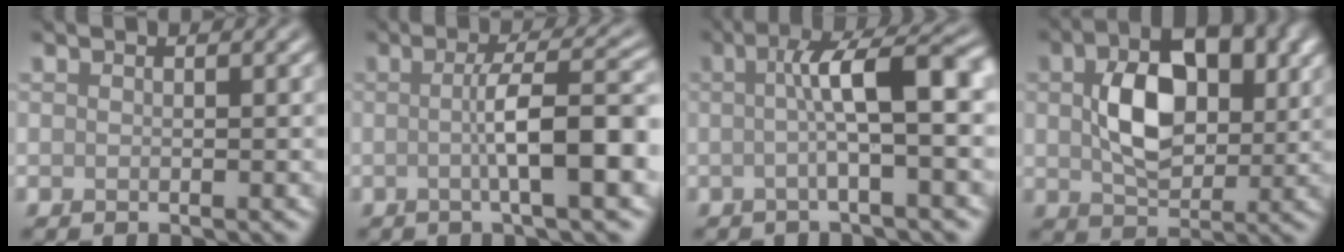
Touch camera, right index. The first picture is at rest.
{"total": 7.1, "force": [-0.5, 1.4, 7.0], "torque": [-0.106, 0.008, -0.009]}
{"total": 6.2, "force": [0.3, 1.1, 6.1], "torque": [-0.096, 0.014, -0.001]}
{"total": 8.2, "force": [1.5, 5.2, 6.2], "torque": [-0.110, 0.003, 0.027]}